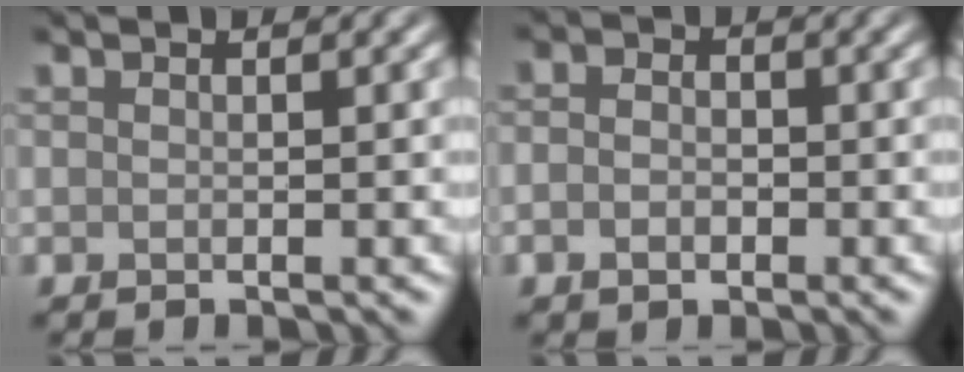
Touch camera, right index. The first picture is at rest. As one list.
[{"total": 2.2, "force": [-0.6, 1.6, 1.3], "torque": [-0.018, -0.001, -0.019]}]